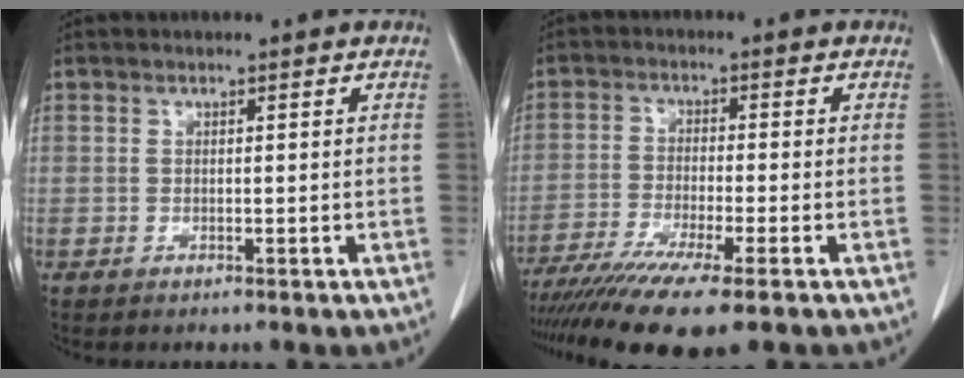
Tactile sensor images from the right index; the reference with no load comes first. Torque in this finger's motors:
{"motor_torque": [1.04, -1.10, 0.93, 0.21]}